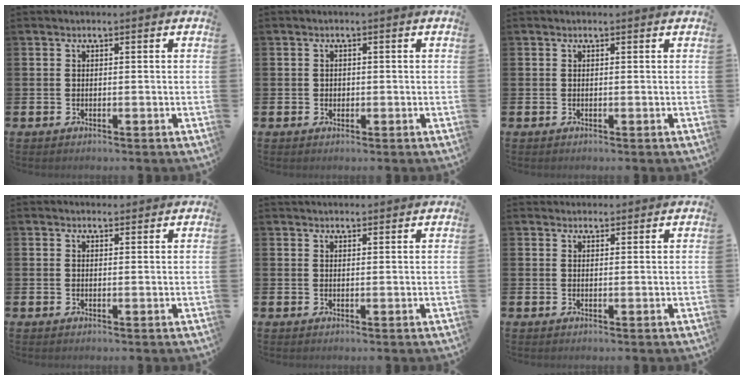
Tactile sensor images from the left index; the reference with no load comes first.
{"total": 0.8, "force": [0.1, 0.8, 0.2], "torque": [0.000, 0.005, 0.000]}
{"total": 0.0}
{"total": 1.3, "force": [1.2, 0.4, 0.0], "torque": [0.013, -0.003, 0.020]}
{"total": 1.6, "force": [1.6, 0.3, 0.2], "torque": [0.006, -0.005, 0.027]}
{"total": 1.7, "force": [1.6, 0.4, 0.0], "torque": [0.009, -0.004, 0.027]}